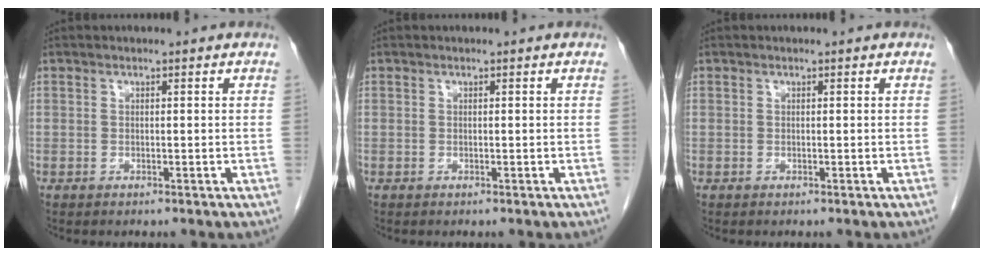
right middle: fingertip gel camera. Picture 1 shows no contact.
{"total": 0.0}
{"total": 0.0}